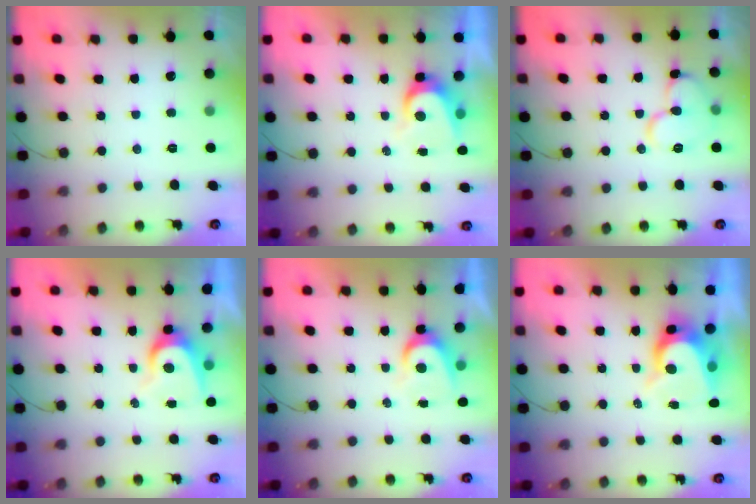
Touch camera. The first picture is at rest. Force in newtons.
{"total": 6.5, "press": 6.4, "slide": 0.7}
{"total": 12.3, "press": 12.2, "slide": 1.3}
{"total": 6.6, "press": 6.6, "slide": 0.5}
{"total": 5.5, "press": 5.5, "slide": 0.6}
{"total": 8.7, "press": 8.6, "slide": 0.5}